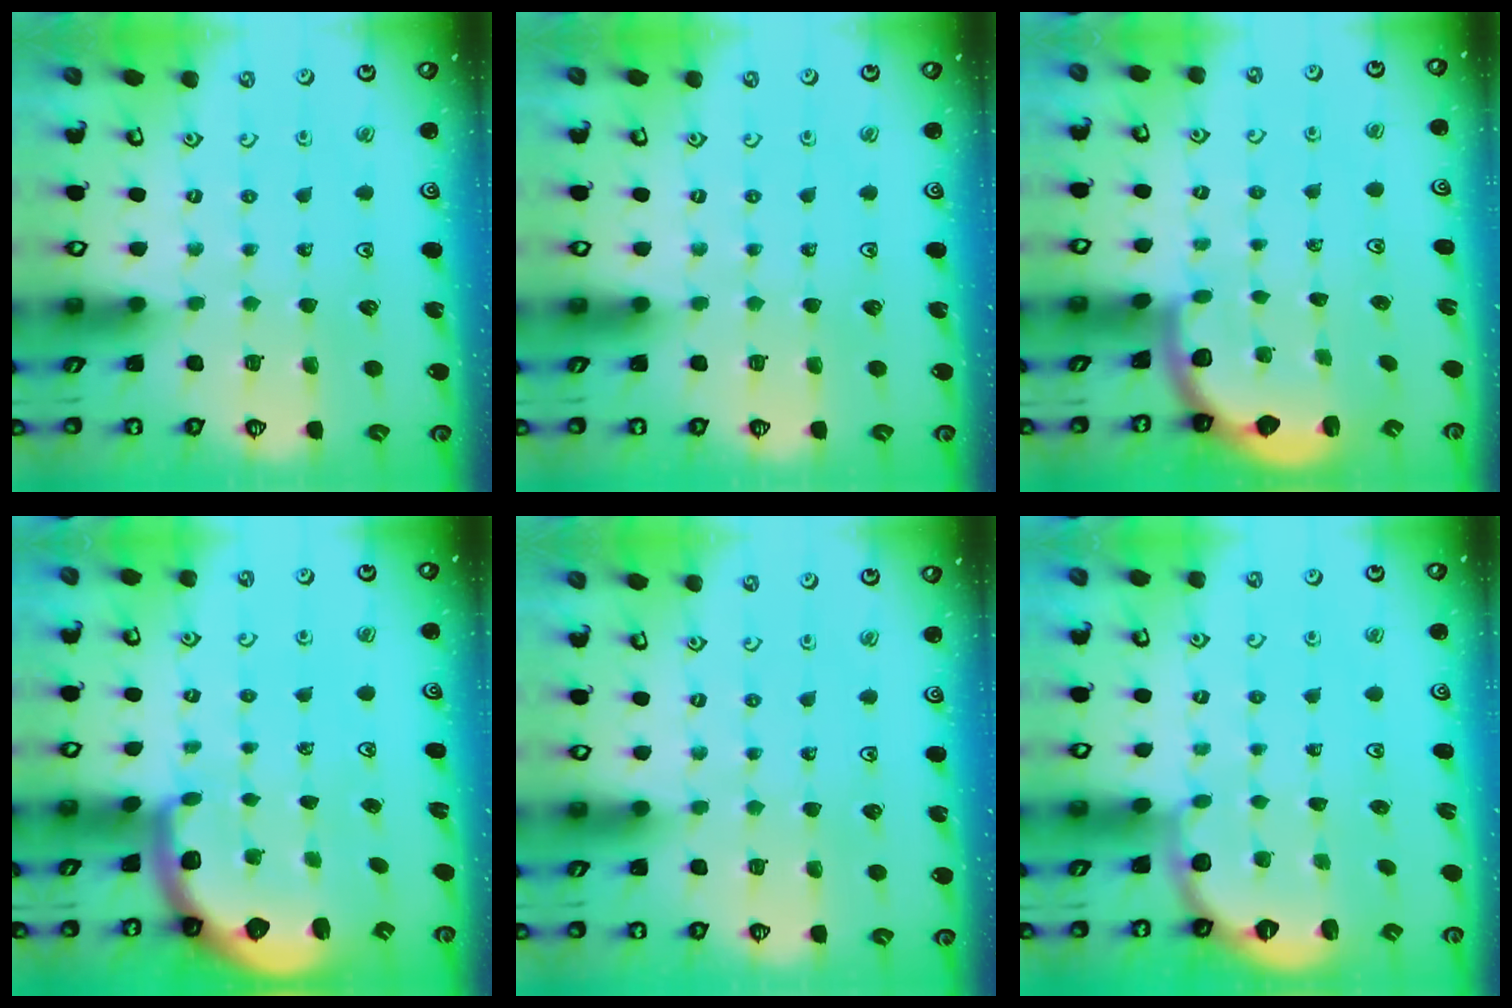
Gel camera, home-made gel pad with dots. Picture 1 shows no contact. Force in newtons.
{"total": 0.0}
{"total": 2.2, "press": 2.0, "slide": 1.1}
{"total": 1.7, "press": 1.7, "slide": 0.4}
{"total": 0.0}
{"total": 2.6, "press": 1.7, "slide": 1.9}